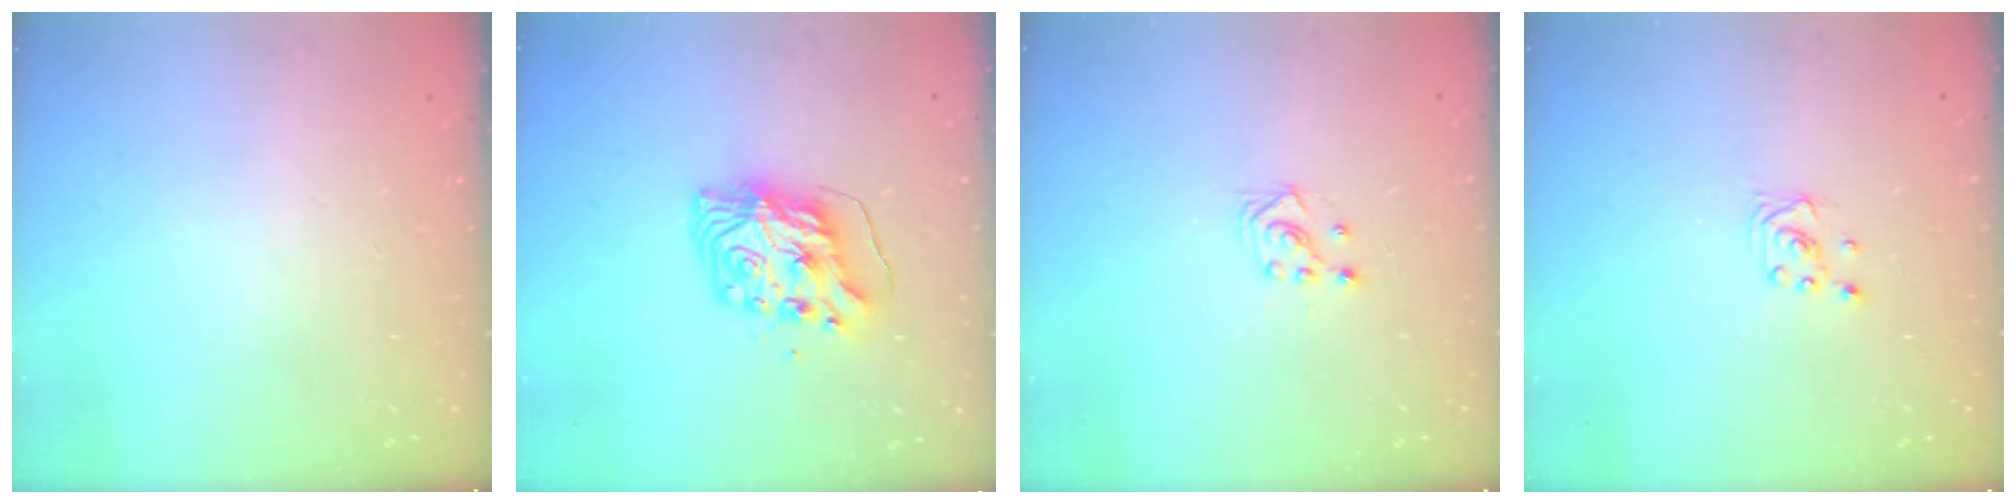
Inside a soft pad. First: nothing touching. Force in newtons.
{"total": 8.3, "press": 8.3, "slide": 0.9}
{"total": 2.9, "press": 2.7, "slide": 1.0}
{"total": 2.0, "press": 2.0, "slide": 0.1}